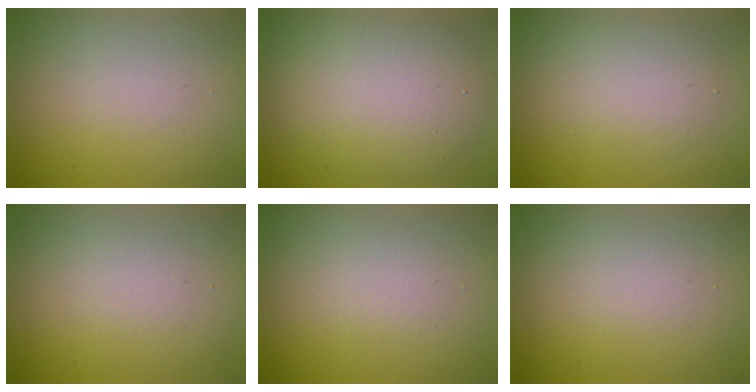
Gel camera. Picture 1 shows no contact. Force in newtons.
{"total": 8.5, "press": 8.5, "slide": 0.5}
{"total": 3.8, "press": 3.8, "slide": 0.0}
{"total": 1.2, "press": 1.2, "slide": 0.0}
{"total": 1.3, "press": 1.3, "slide": 0.1}
{"total": 1.2, "press": 1.2, "slide": 0.0}